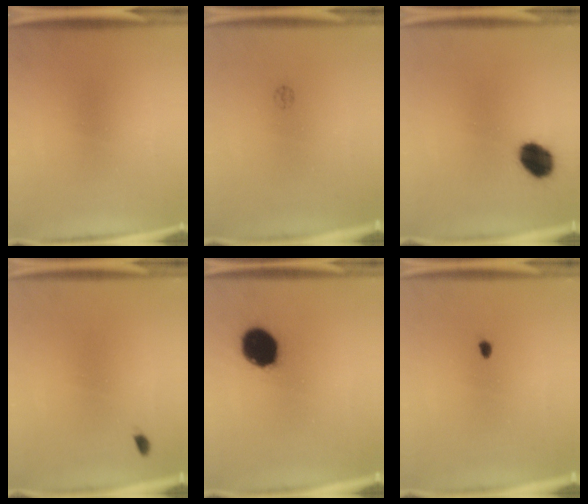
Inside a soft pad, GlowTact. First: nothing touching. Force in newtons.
{"total": 1.0}
{"total": 9.0}
{"total": 0.7}
{"total": 14.0}
{"total": 0.7}